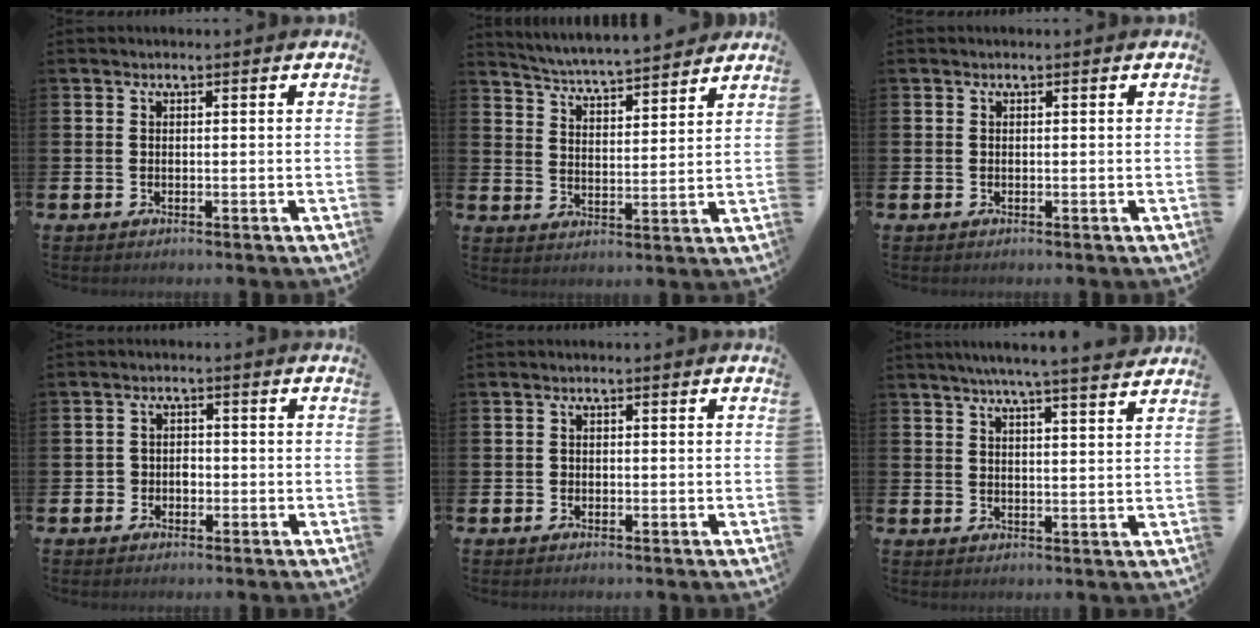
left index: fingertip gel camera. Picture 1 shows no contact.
{"total": 5.4, "force": [5.3, -0.1, 0.6], "torque": [-0.039, -0.041, 0.092]}
{"total": 0.0}
{"total": 2.0, "force": [-0.8, 1.7, 0.3], "torque": [-0.007, 0.002, -0.021]}
{"total": 0.7, "force": [-0.3, 0.6, 0.1], "torque": [-0.007, 0.006, -0.006]}
{"total": 5.7, "force": [5.3, -0.7, 2.1], "torque": [-0.046, -0.025, 0.091]}